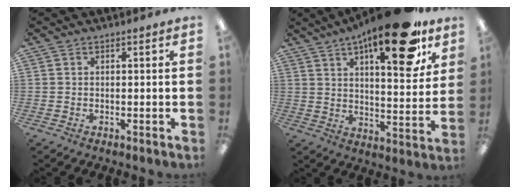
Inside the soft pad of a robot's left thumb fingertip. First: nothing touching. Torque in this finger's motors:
{"motor_torque": [1.18, 1.77, 1.36, -1.41, 0.13]}